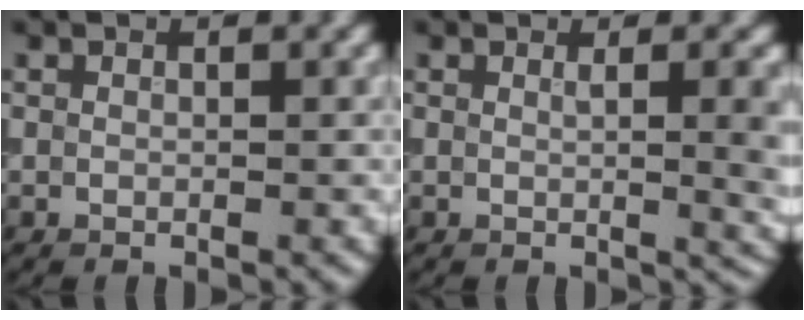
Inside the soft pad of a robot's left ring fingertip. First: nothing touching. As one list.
[{"total": 4.0, "force": [0.5, 1.4, 3.7], "torque": [-0.029, 0.002, 0.009]}]